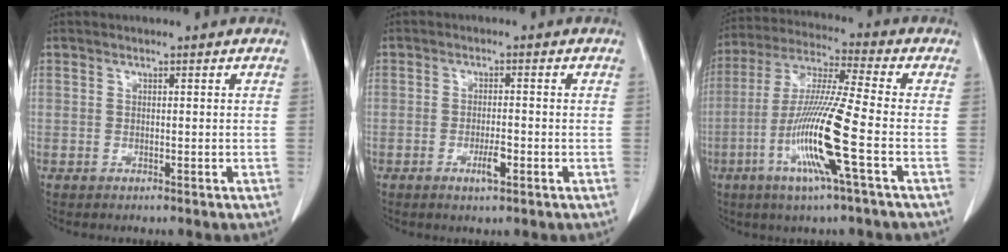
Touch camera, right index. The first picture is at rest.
{"total": 3.0, "force": [-1.3, 0.5, 2.7], "torque": [-0.048, -0.001, -0.020]}
{"total": 14.2, "force": [-4.6, -0.8, 13.4], "torque": [-0.273, -0.015, -0.094]}